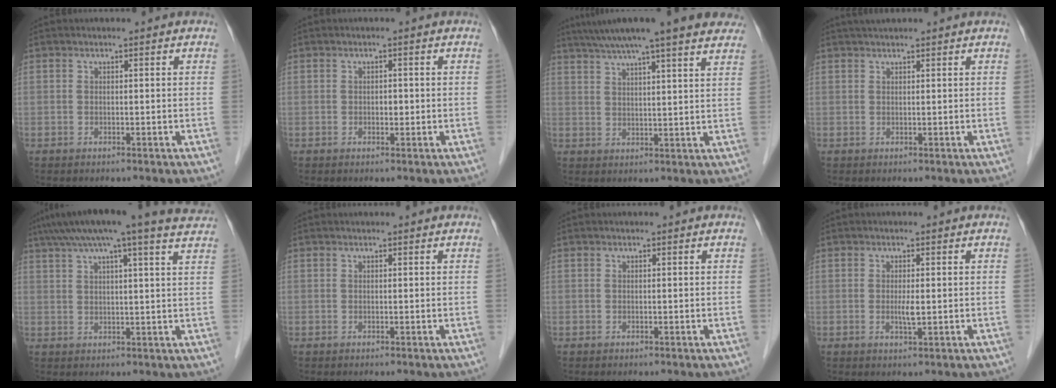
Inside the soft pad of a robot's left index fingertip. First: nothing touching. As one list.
[{"total": 1.0, "force": [-0.1, 0.6, 0.7], "torque": [-0.010, 0.003, -0.002]}, {"total": 18.5, "force": [15.3, 1.3, 10.2], "torque": [-0.164, 0.037, 0.201]}, {"total": 2.2, "force": [2.0, -0.1, 1.0], "torque": [-0.012, 0.021, 0.037]}, {"total": 18.6, "force": [15.6, 0.1, 10.2], "torque": [-0.168, 0.024, 0.195]}, {"total": 0.6, "force": [0.6, 0.1, 0.1], "torque": [-0.002, 0.012, 0.012]}, {"total": 0.0}, {"total": 1.7, "force": [-0.1, 0.2, 1.7], "torque": [-0.035, -0.003, -0.001]}]